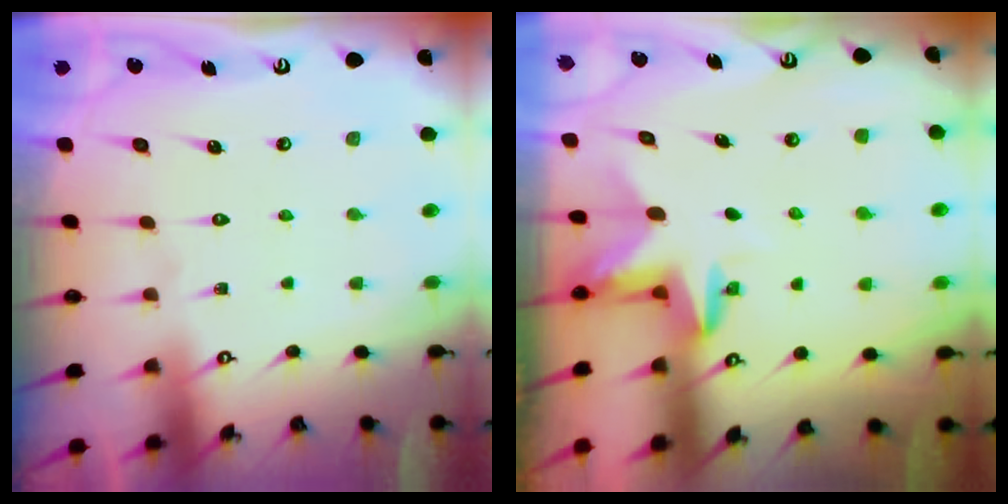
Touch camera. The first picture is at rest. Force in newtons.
{"total": 3.3, "press": 3.3, "slide": 0.2}